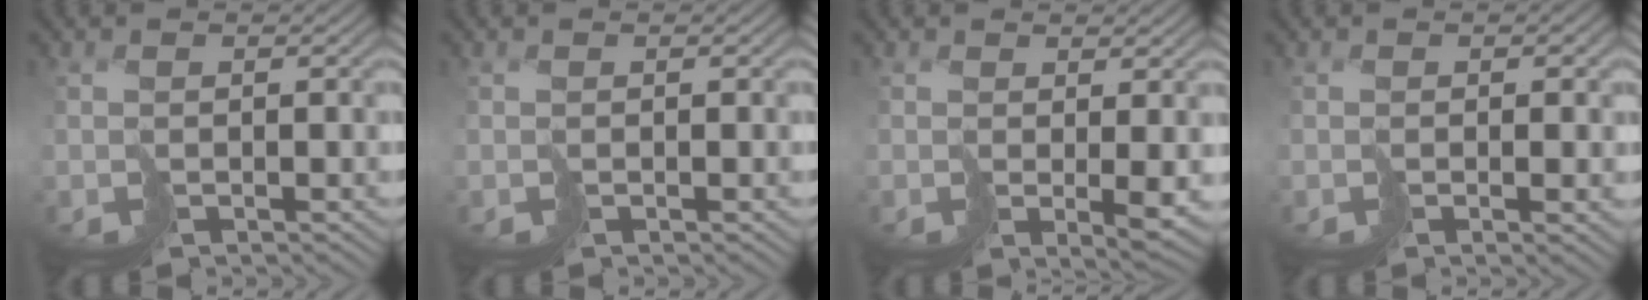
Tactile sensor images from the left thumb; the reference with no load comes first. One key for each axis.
{"total": 0.0}
{"total": 3.0, "fx": 0.4, "fy": 0.4, "fz": 3.0, "tx": -0.056, "ty": -0.008, "tz": 0.007}
{"total": 1.9, "fx": -0.2, "fy": 0.9, "fz": 1.7, "tx": -0.027, "ty": -0.007, "tz": -0.001}